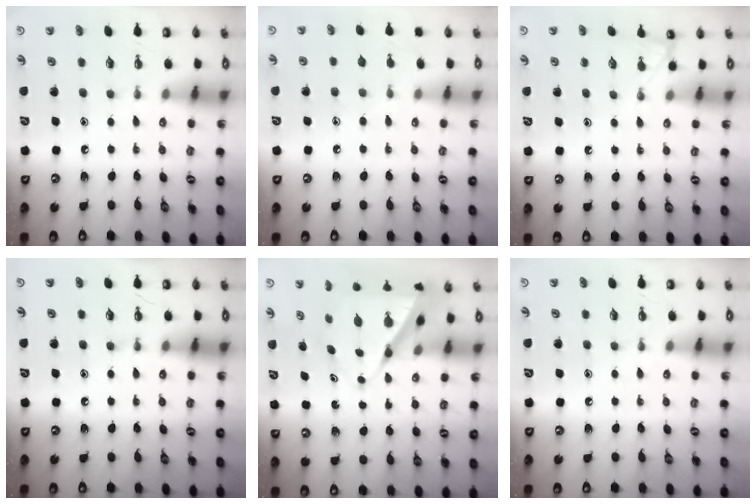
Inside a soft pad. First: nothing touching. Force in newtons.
{"total": 5.8, "press": 5.8, "slide": 0.6}
{"total": 2.1, "press": 2.1, "slide": 0.3}
{"total": 0.0}
{"total": 8.1, "press": 8.1, "slide": 0.8}
{"total": 0.0}